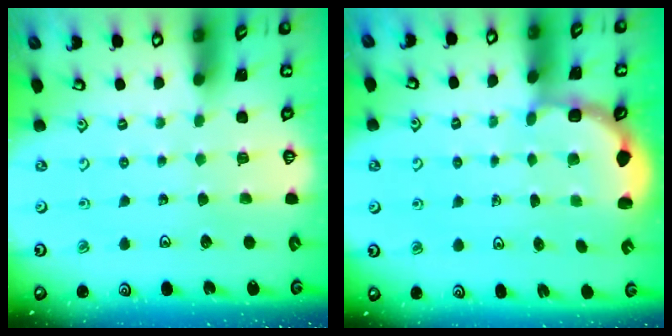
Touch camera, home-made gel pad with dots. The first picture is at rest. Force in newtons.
{"total": 2.9, "press": 2.3, "slide": 1.8}